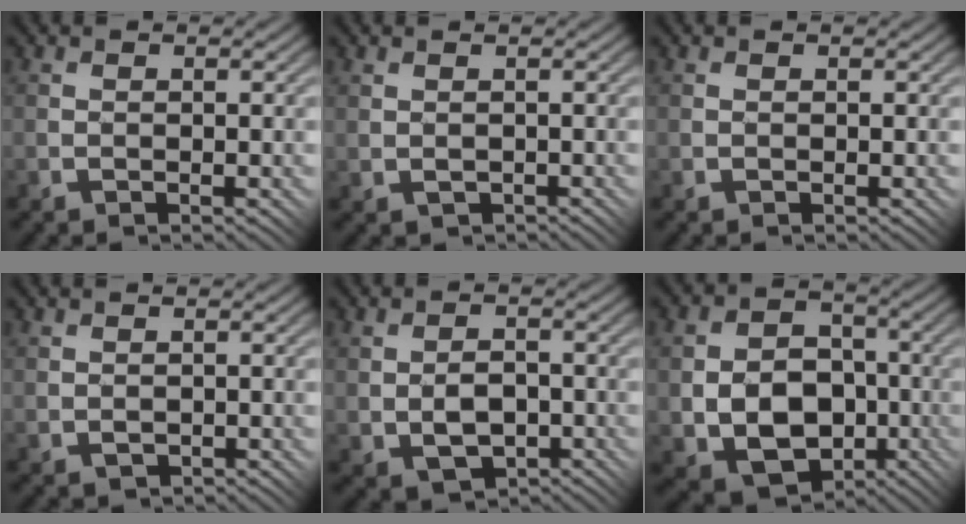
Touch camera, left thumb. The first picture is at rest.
{"total": 0.9, "force": [-0.1, 0.7, 0.6], "torque": [-0.016, -0.005, 0.001]}
{"total": 0.0}
{"total": 0.9, "force": [-0.1, 0.7, 0.6], "torque": [-0.016, -0.004, 0.001]}
{"total": 4.7, "force": [-1.0, 3.1, 3.4], "torque": [-0.070, -0.004, -0.015]}
{"total": 11.6, "force": [-3.3, 8.6, 7.1], "torque": [-0.146, -0.027, -0.057]}